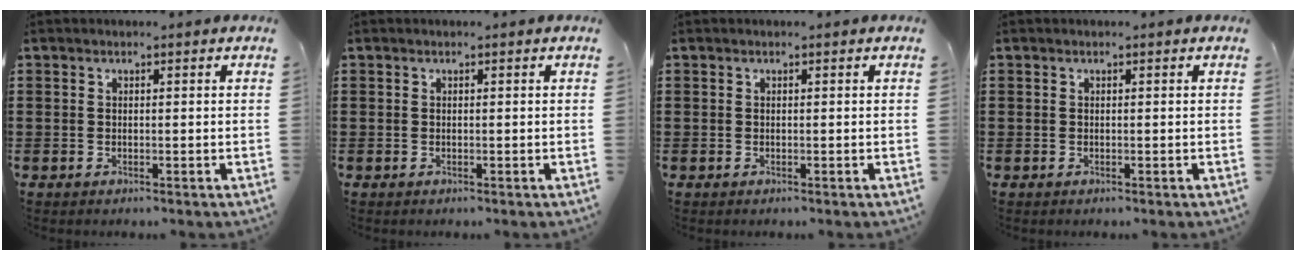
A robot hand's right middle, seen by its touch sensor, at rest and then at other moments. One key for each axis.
{"total": 0.0}
{"total": 0.0}
{"total": 0.0}